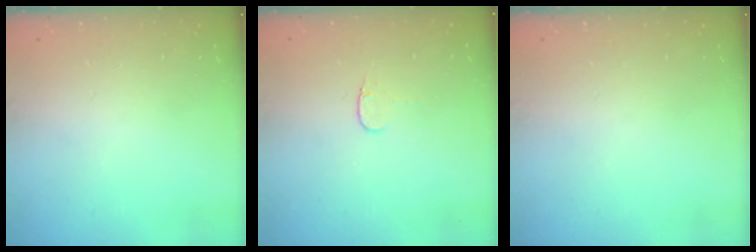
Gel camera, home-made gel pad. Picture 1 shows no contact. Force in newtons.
{"total": 3.4, "press": 3.4, "slide": 0.4}
{"total": 0.0}